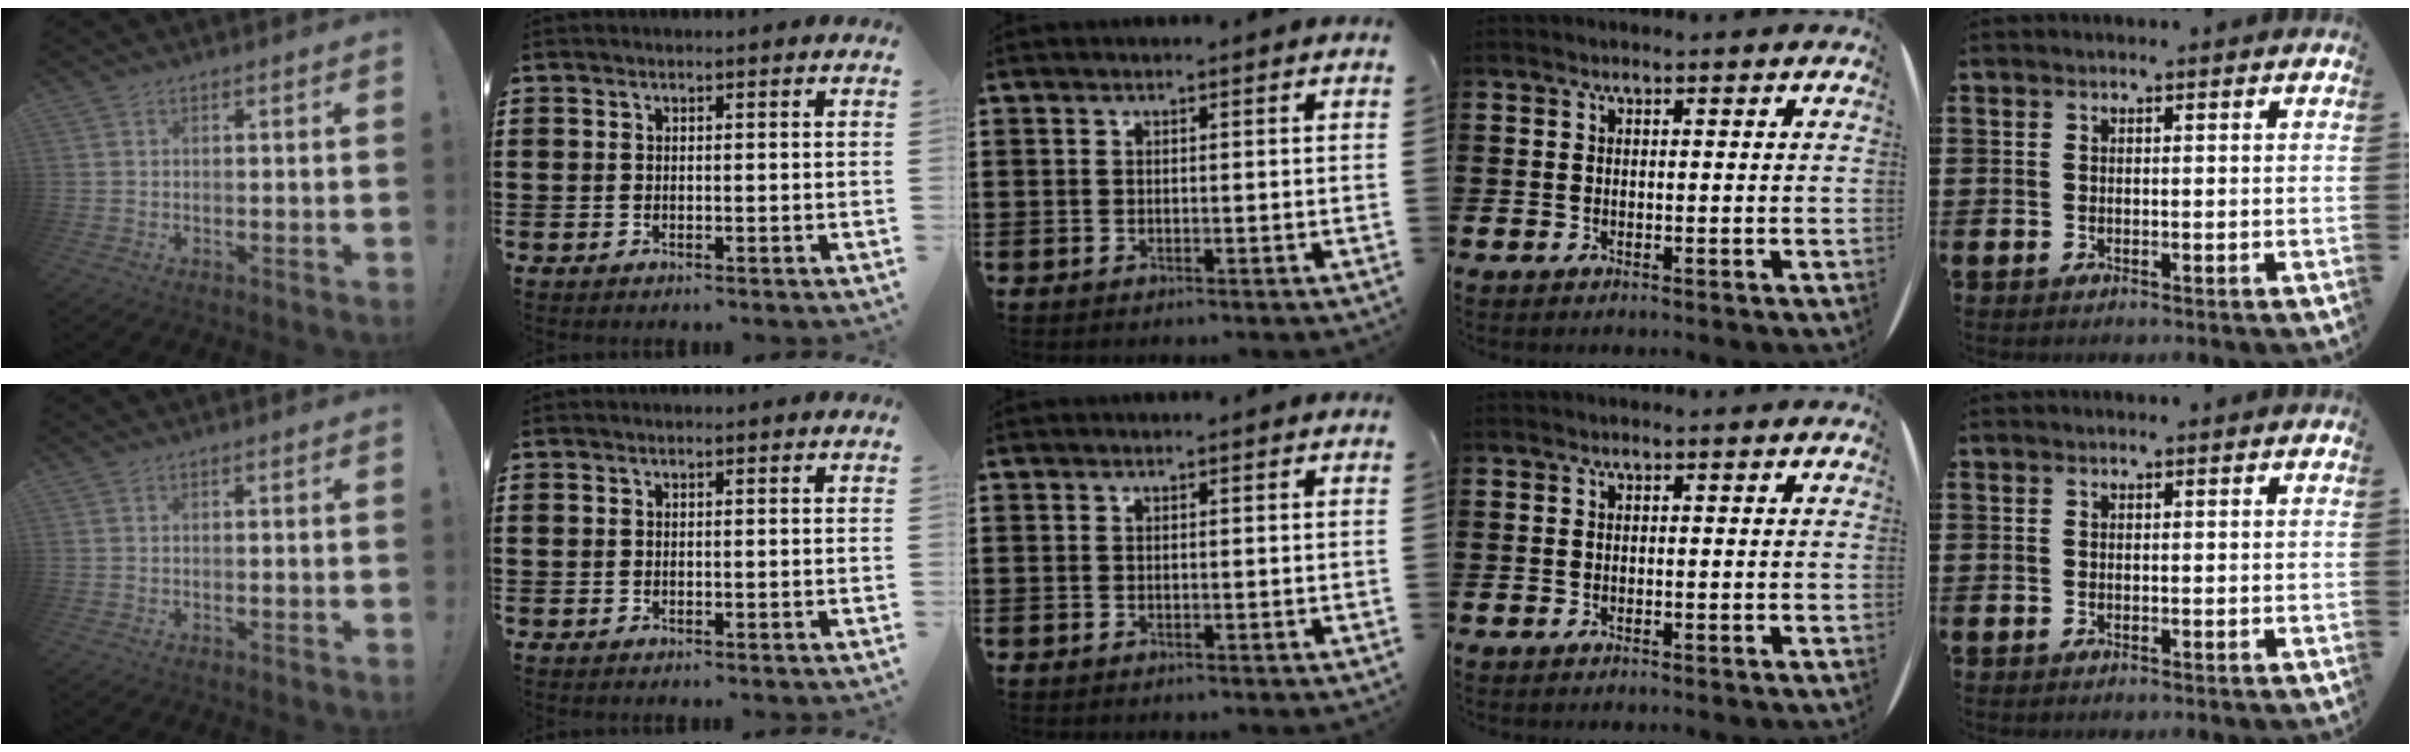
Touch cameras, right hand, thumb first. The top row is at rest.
{}